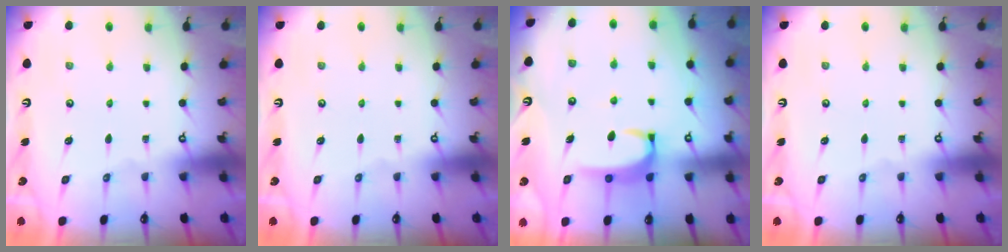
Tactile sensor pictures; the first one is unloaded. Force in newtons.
{"total": 0.0}
{"total": 3.6, "press": 3.6, "slide": 0.5}
{"total": 0.0}